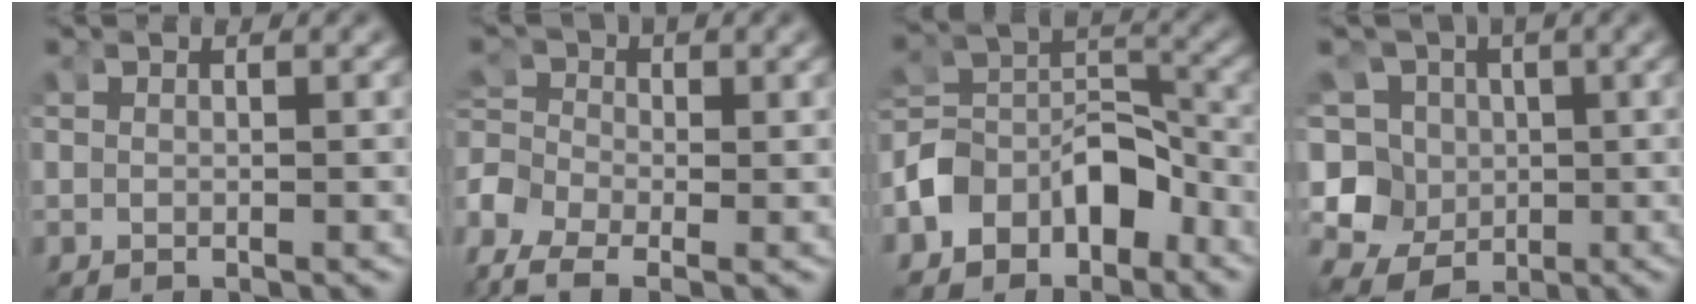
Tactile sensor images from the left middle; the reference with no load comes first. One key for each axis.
{"total": 4.9, "fx": -1.9, "fy": 3.8, "fz": 2.5, "tx": -0.069, "ty": -0.025, "tz": -0.028}
{"total": 5.3, "fx": -2.6, "fy": 3.8, "fz": 2.6, "tx": -0.056, "ty": -0.006, "tz": -0.040}
{"total": 11.0, "fx": -0.9, "fy": 10.0, "fz": 4.6, "tx": -0.101, "ty": -0.038, "tz": -0.013}